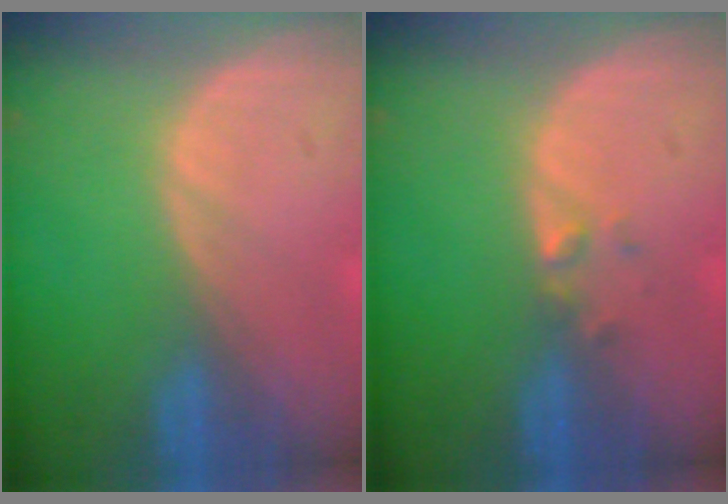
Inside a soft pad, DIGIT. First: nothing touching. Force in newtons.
{"total": 1.4, "press": 1.2, "slide": 0.7}